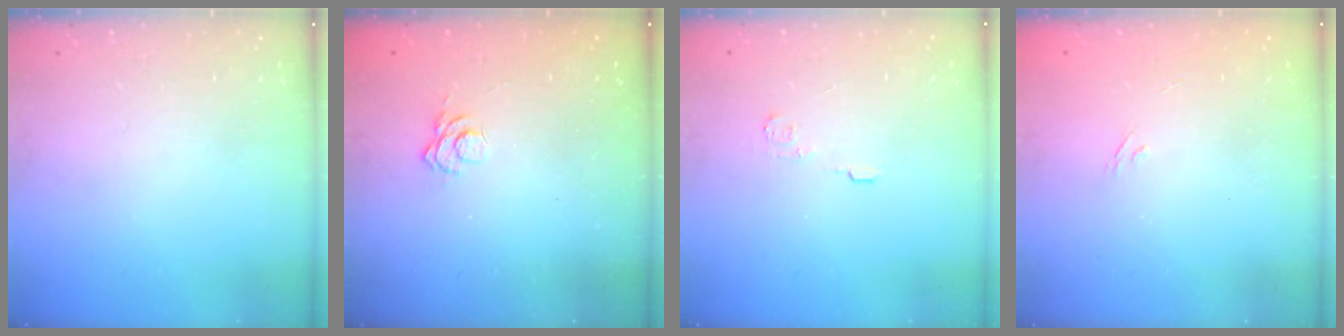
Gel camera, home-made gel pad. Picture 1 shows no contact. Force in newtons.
{"total": 2.6, "press": 2.3, "slide": 1.1}
{"total": 4.0, "press": 4.0, "slide": 0.5}
{"total": 2.0, "press": 1.7, "slide": 1.2}